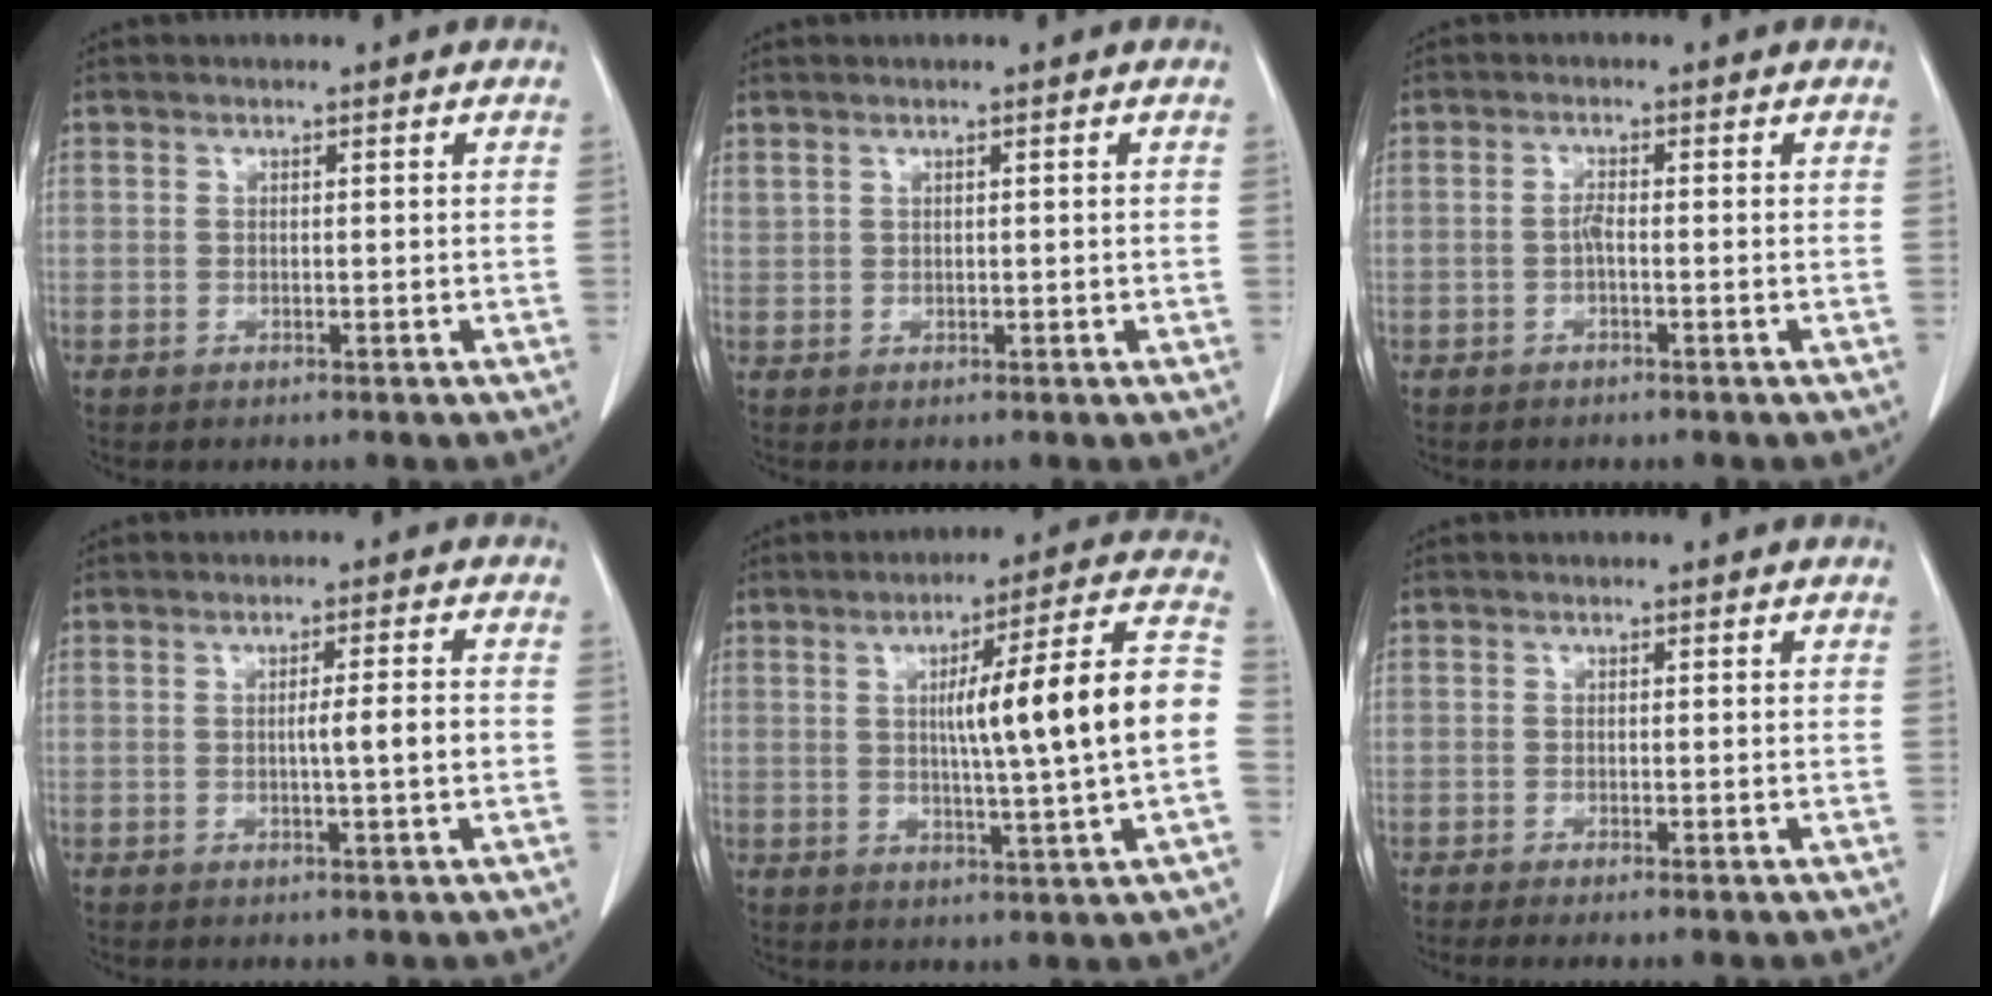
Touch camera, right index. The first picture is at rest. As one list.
[{"total": 1.1, "force": [0.8, 0.6, 0.5], "torque": [-0.011, 0.009, 0.023]}, {"total": 1.3, "force": [-0.4, 0.2, 1.2], "torque": [-0.024, 0.002, -0.010]}, {"total": 3.8, "force": [-0.5, -0.3, 3.8], "torque": [-0.060, -0.001, -0.009]}, {"total": 15.2, "force": [0.0, -0.3, 15.2], "torque": [-0.218, 0.020, -0.002]}, {"total": 2.1, "force": [-1.7, -0.2, 1.2], "torque": [-0.017, -0.002, -0.025]}]